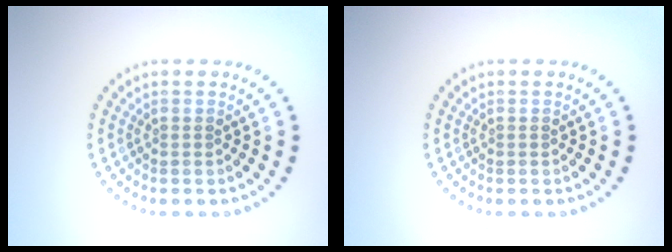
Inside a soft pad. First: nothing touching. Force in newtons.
{"total": 0.0}